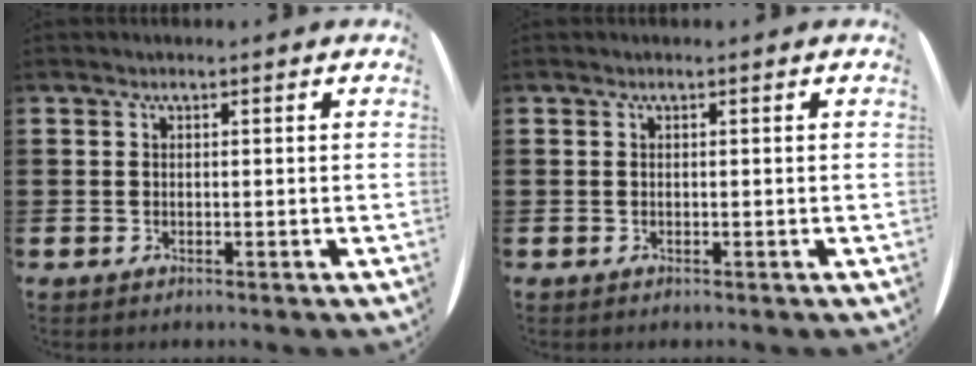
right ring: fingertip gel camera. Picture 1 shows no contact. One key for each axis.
{"total": 0.0}